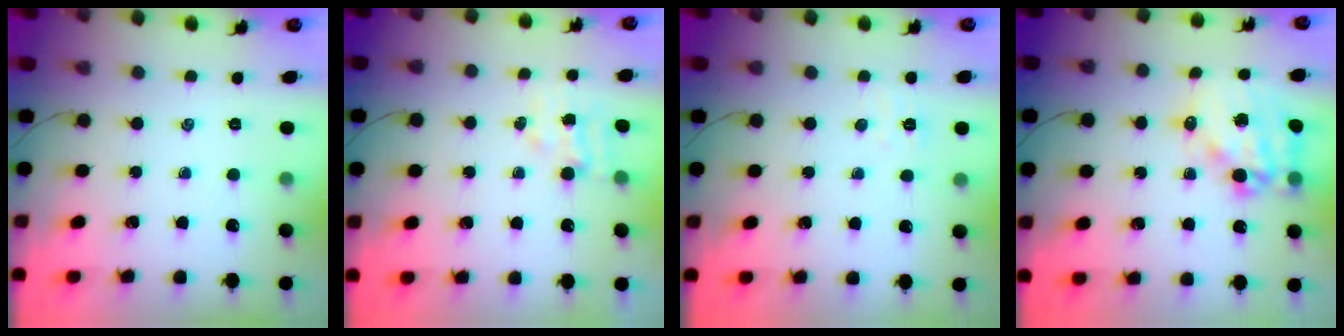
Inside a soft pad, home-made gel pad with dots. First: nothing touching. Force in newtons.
{"total": 4.1, "press": 4.0, "slide": 1.0}
{"total": 3.4, "press": 3.3, "slide": 1.1}
{"total": 15.1, "press": 14.6, "slide": 3.7}